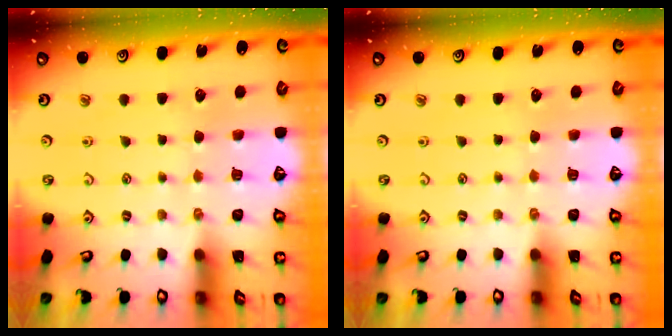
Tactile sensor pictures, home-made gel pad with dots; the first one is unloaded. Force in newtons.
{"total": 0.0}